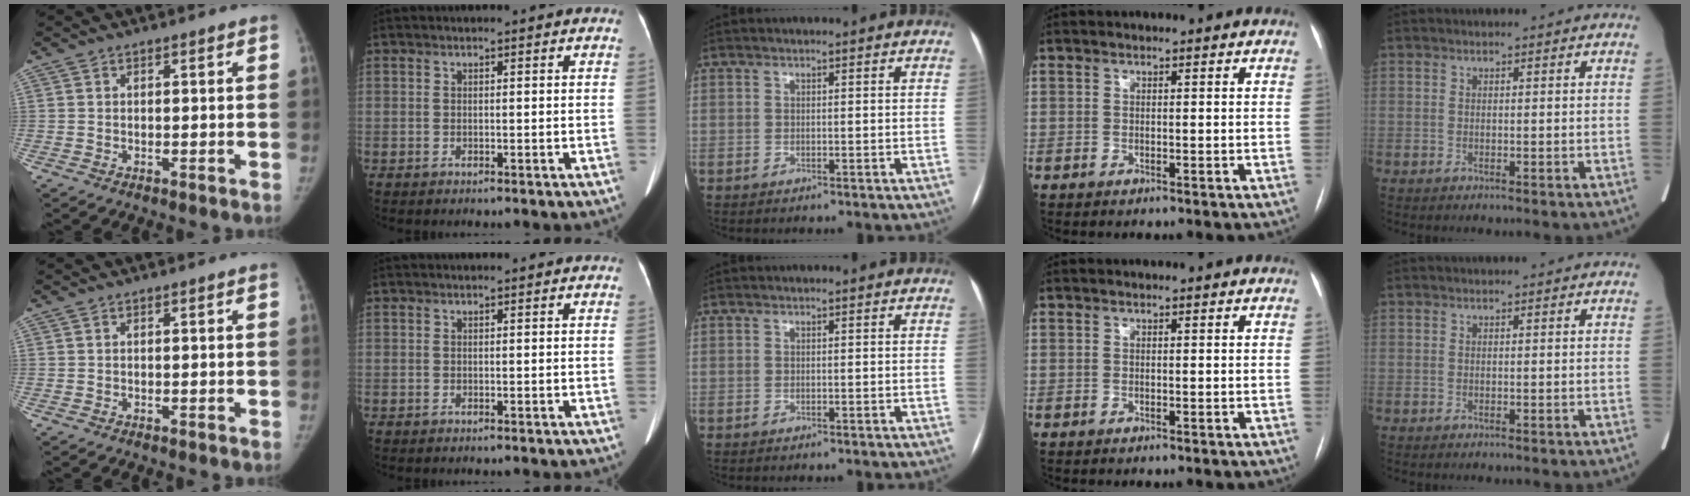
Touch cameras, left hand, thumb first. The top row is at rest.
{}